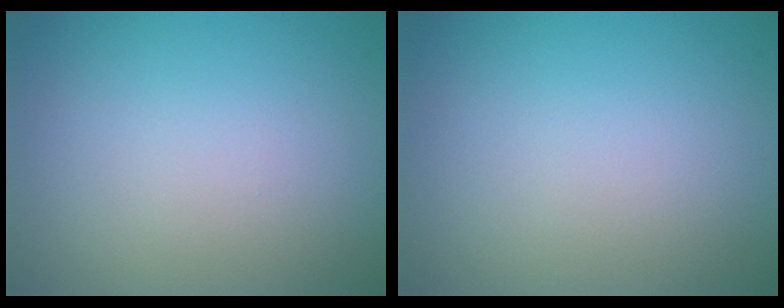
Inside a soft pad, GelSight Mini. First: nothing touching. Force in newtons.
{"total": 0.0}